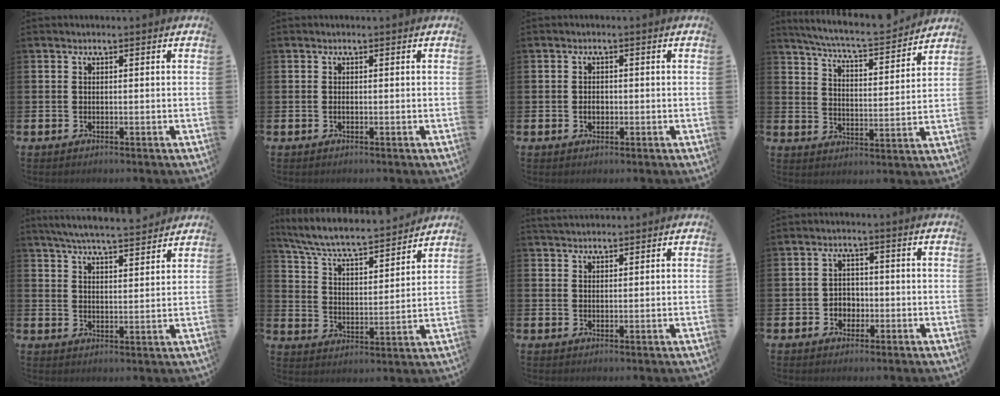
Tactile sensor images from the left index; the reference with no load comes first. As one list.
[{"total": 0.0}, {"total": 1.6, "force": [-0.3, 1.1, 1.0], "torque": [-0.018, 0.006, -0.008]}, {"total": 6.9, "force": [6.6, 0.2, 1.9], "torque": [-0.068, -0.047, 0.113]}, {"total": 6.0, "force": [5.8, 0.1, 1.5], "torque": [-0.043, -0.032, 0.102]}, {"total": 7.3, "force": [6.9, 0.8, 2.3], "torque": [-0.075, -0.057, 0.117]}, {"total": 2.2, "force": [2.1, 0.6, 0.3], "torque": [0.005, -0.009, 0.037]}, {"total": 2.6, "force": [-0.9, 2.2, 0.9], "torque": [-0.021, 0.008, -0.023]}]